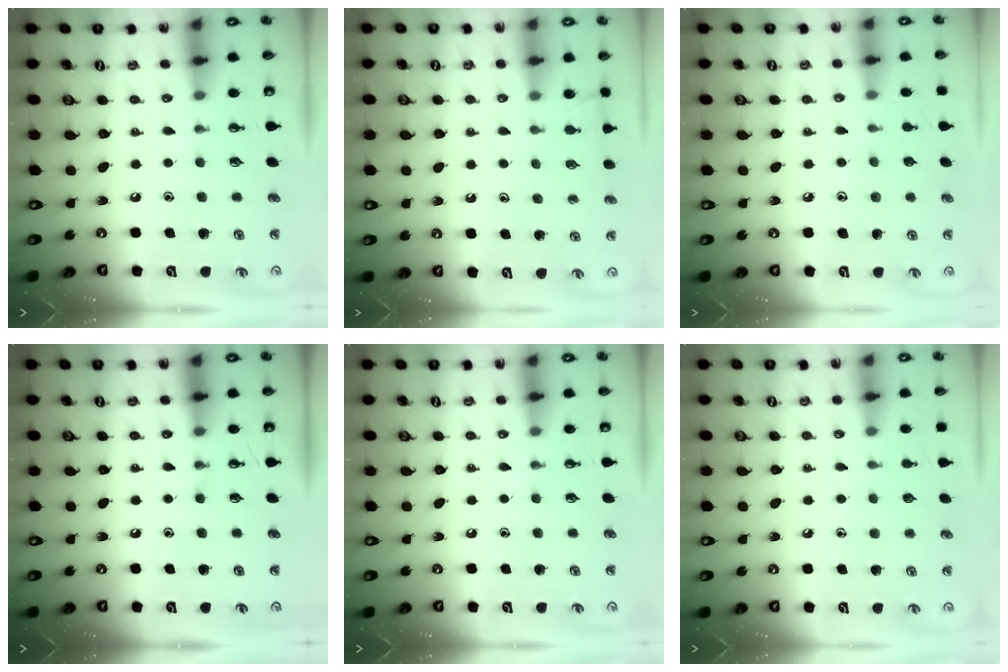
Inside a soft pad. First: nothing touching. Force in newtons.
{"total": 6.4, "press": 6.4, "slide": 0.3}
{"total": 5.2, "press": 5.1, "slide": 0.5}
{"total": 0.0}
{"total": 0.0}
{"total": 4.3, "press": 4.3, "slide": 0.5}